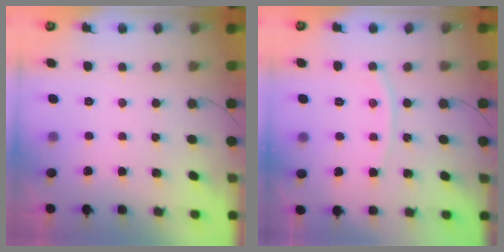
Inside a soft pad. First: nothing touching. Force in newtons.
{"total": 6.1, "press": 6.0, "slide": 0.8}